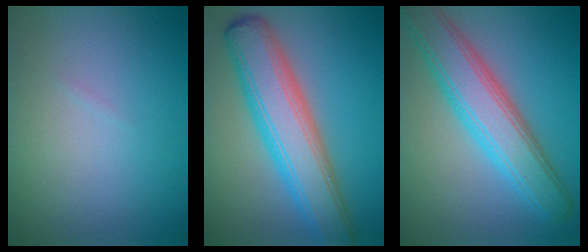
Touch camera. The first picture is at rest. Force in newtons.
{"total": 8.0, "press": 8.0, "slide": 0.2}
{"total": 7.2, "press": 7.2, "slide": 0.1}